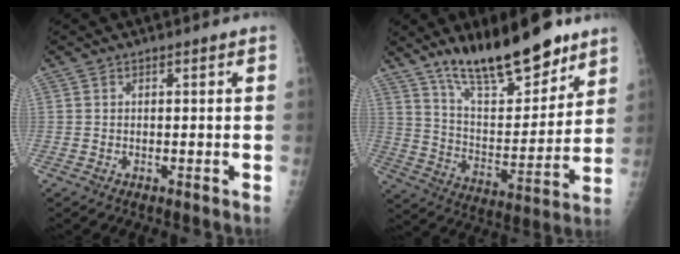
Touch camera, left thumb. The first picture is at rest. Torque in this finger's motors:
{"motor_torque": [0.75, 0.58, 1.46, -1.32, 0.26]}